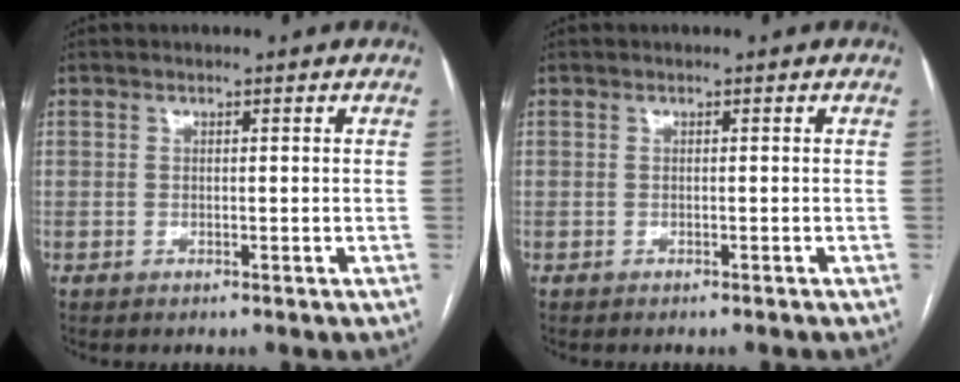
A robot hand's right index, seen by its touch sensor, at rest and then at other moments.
{"total": 0.7, "force": [-0.6, -0.3, 0.1], "torque": [-0.003, -0.001, -0.011]}